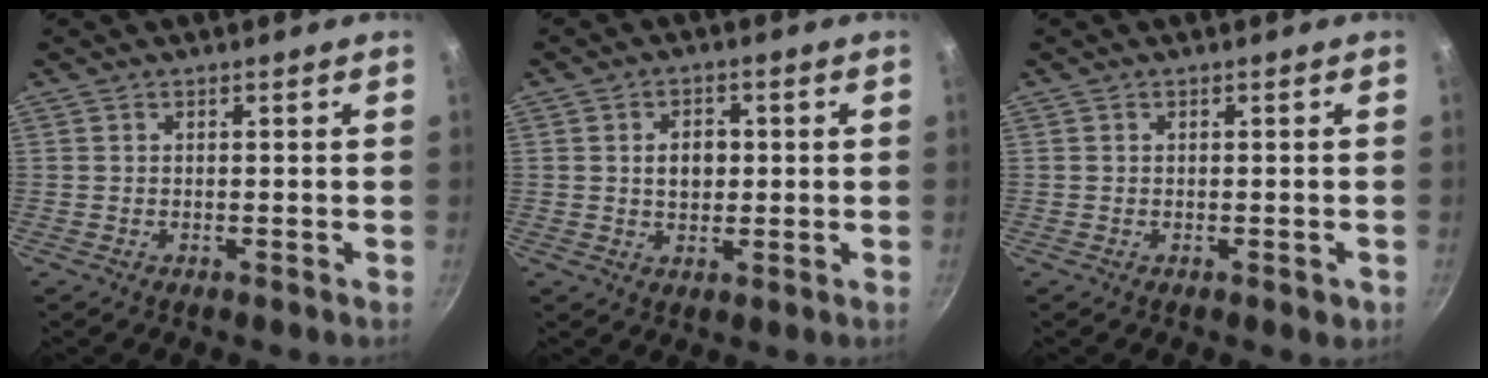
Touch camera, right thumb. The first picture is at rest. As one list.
[{"total": 5.2, "force": [0.6, 3.8, 3.5], "torque": [-0.035, 0.003, 0.008]}, {"total": 1.4, "force": [-0.4, 0.8, 1.0], "torque": [-0.010, 0.001, -0.005]}]